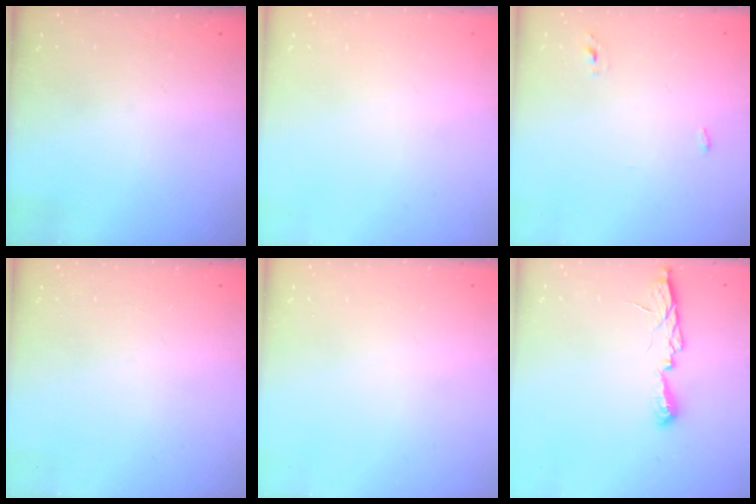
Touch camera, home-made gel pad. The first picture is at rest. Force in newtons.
{"total": 0.0}
{"total": 2.7, "press": 2.6, "slide": 0.8}
{"total": 0.0}
{"total": 0.0}
{"total": 7.0, "press": 7.0, "slide": 0.7}